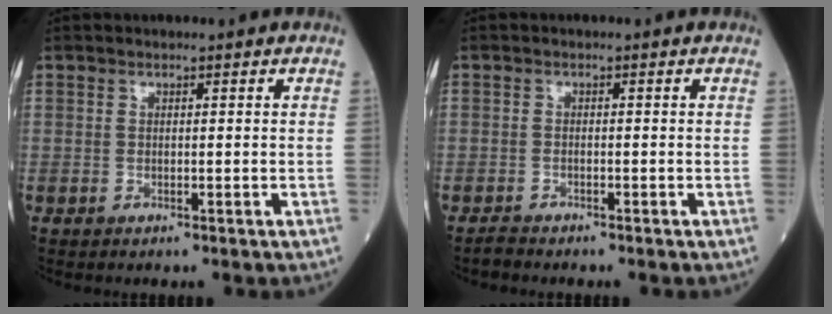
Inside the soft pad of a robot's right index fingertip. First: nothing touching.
{"total": 1.1, "force": [-1.1, 0.3, -0.1], "torque": [-0.002, -0.002, -0.024]}